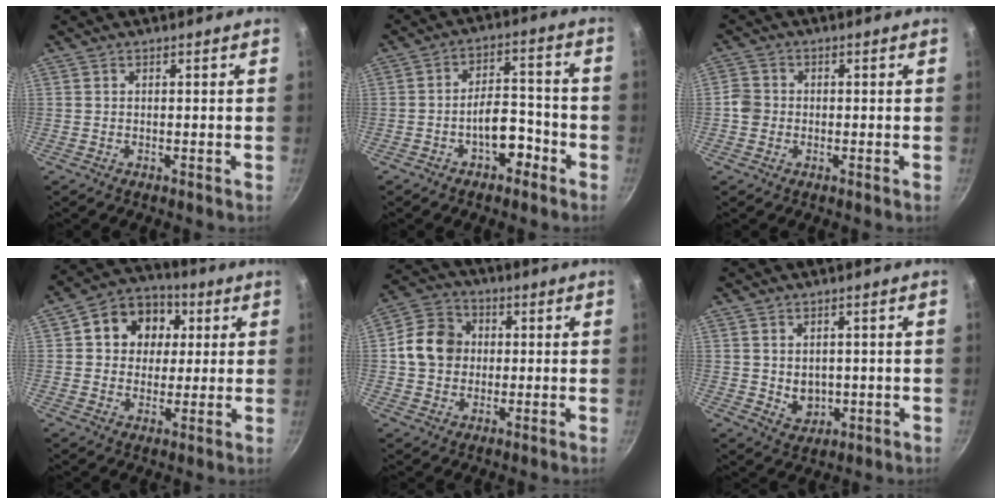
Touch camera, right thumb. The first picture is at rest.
{"total": 7.6, "force": [-3.8, 4.2, 5.2], "torque": [-0.046, 0.048, -0.054]}
{"total": 3.5, "force": [-0.6, 3.2, 1.2], "torque": [-0.010, 0.014, -0.018]}
{"total": 12.5, "force": [3.3, 10.4, 6.1], "torque": [-0.068, 0.011, 0.038]}
{"total": 10.3, "force": [0.7, 8.9, 5.3], "torque": [-0.067, 0.013, -0.002]}
{"total": 4.7, "force": [0.2, 3.8, 2.8], "torque": [-0.027, -0.008, 0.013]}